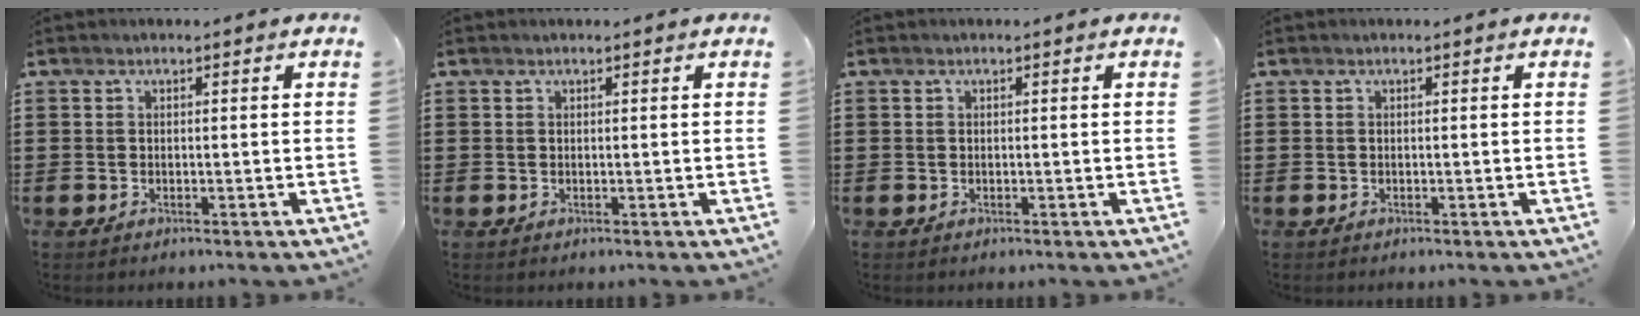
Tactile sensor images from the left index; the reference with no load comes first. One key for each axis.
{"total": 0.0}
{"total": 0.0}
{"total": 0.0}